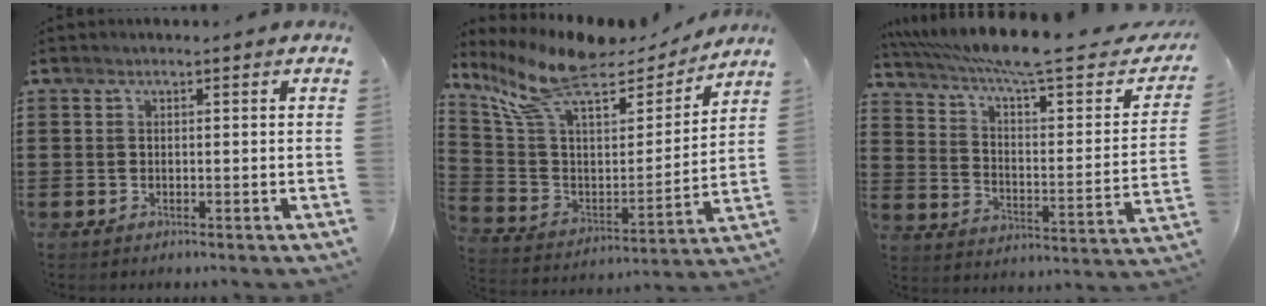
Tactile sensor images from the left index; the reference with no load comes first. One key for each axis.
{"total": 11.6, "fx": 8.7, "fy": 4.1, "fz": 6.5, "tx": -0.166, "ty": -0.046, "tz": 0.151}
{"total": 9.4, "fx": 6.8, "fy": 0.9, "fz": 6.5, "tx": -0.141, "ty": -0.041, "tz": 0.107}